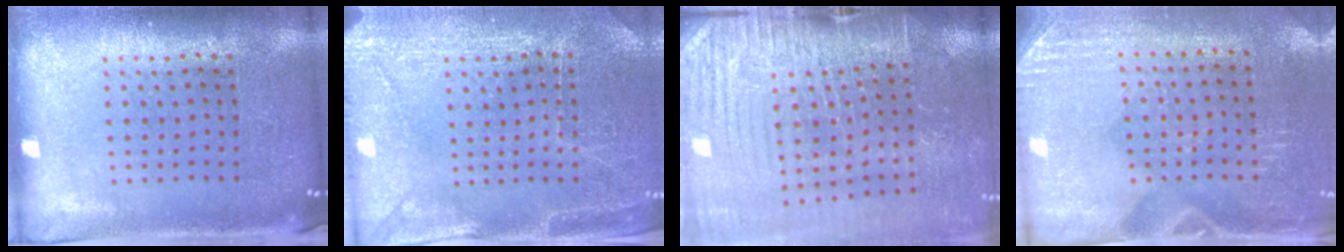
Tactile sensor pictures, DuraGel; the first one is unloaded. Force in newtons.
{"total": 2.9, "press": 2.9, "slide": 0.3}
{"total": 4.1, "press": 4.0, "slide": 0.9}
{"total": 2.8, "press": 2.5, "slide": 1.3}